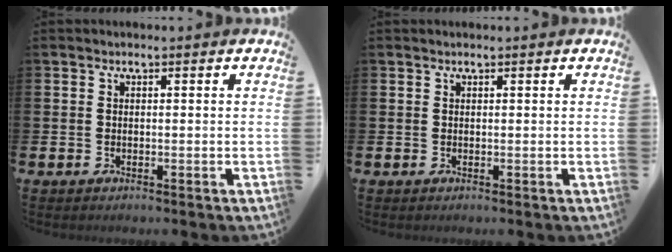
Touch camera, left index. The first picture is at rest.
{"total": 0.0}